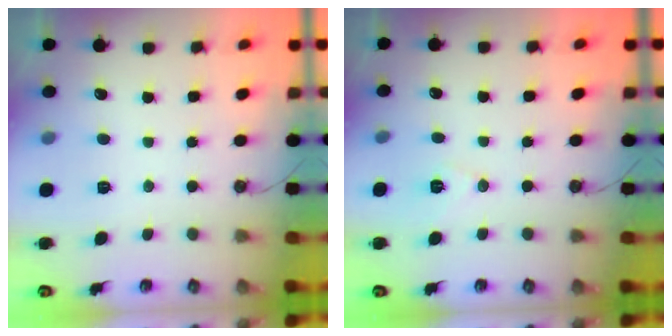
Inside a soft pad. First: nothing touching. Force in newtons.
{"total": 7.5, "press": 6.1, "slide": 4.4}